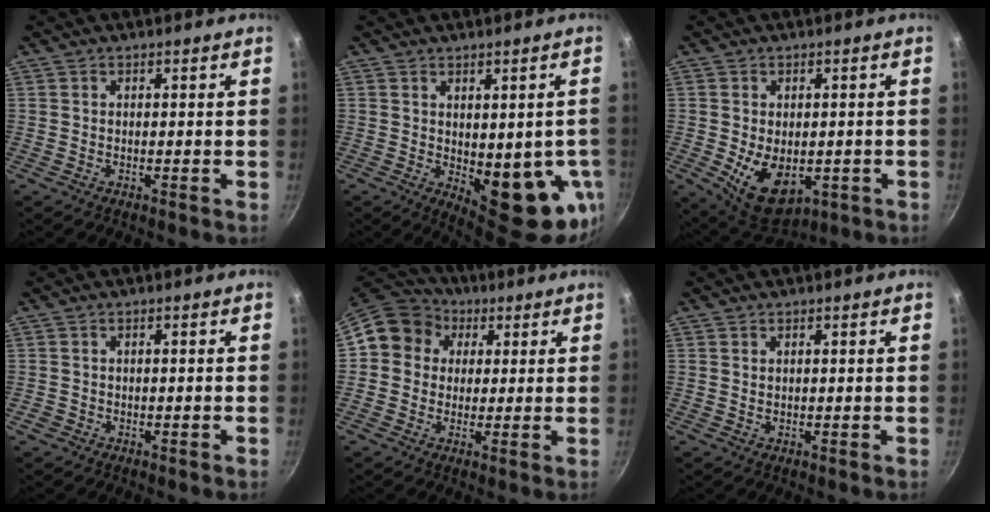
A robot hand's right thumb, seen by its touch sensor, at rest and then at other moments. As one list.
[{"total": 14.1, "force": [-2.3, 6.2, 12.4], "torque": [-0.115, -0.015, -0.015]}, {"total": 10.7, "force": [-2.1, 6.9, 7.8], "torque": [-0.105, -0.011, -0.010]}, {"total": 1.1, "force": [-0.6, 0.8, 0.3], "torque": [-0.012, 0.009, -0.004]}, {"total": 10.3, "force": [2.7, 9.2, 3.8], "torque": [-0.035, 0.019, 0.025]}, {"total": 0.5, "force": [0.3, 0.3, 0.3], "torque": [-0.003, -0.003, 0.005]}]